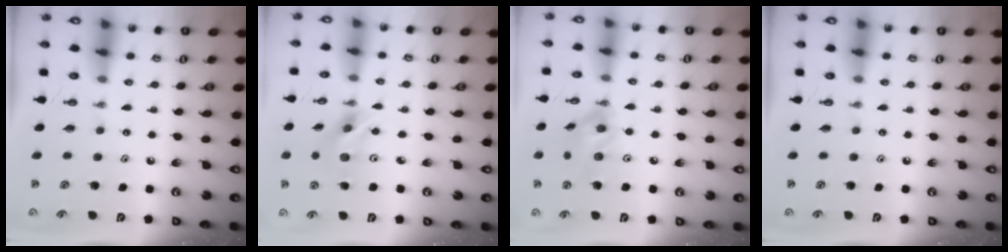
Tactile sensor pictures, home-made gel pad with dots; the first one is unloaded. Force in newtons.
{"total": 9.0, "press": 8.2, "slide": 3.6}
{"total": 11.4, "press": 11.4, "slide": 1.4}
{"total": 0.0}